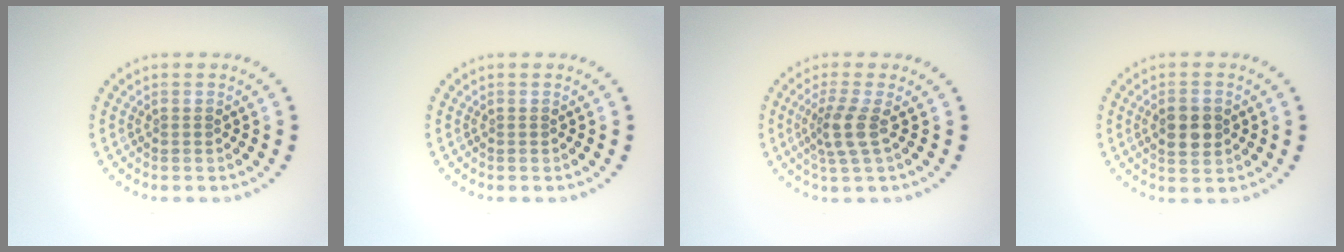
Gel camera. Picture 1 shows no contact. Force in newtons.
{"total": 0.0}
{"total": 2.7, "press": 2.0, "slide": 1.8}
{"total": 2.9, "press": 2.9, "slide": 0.1}